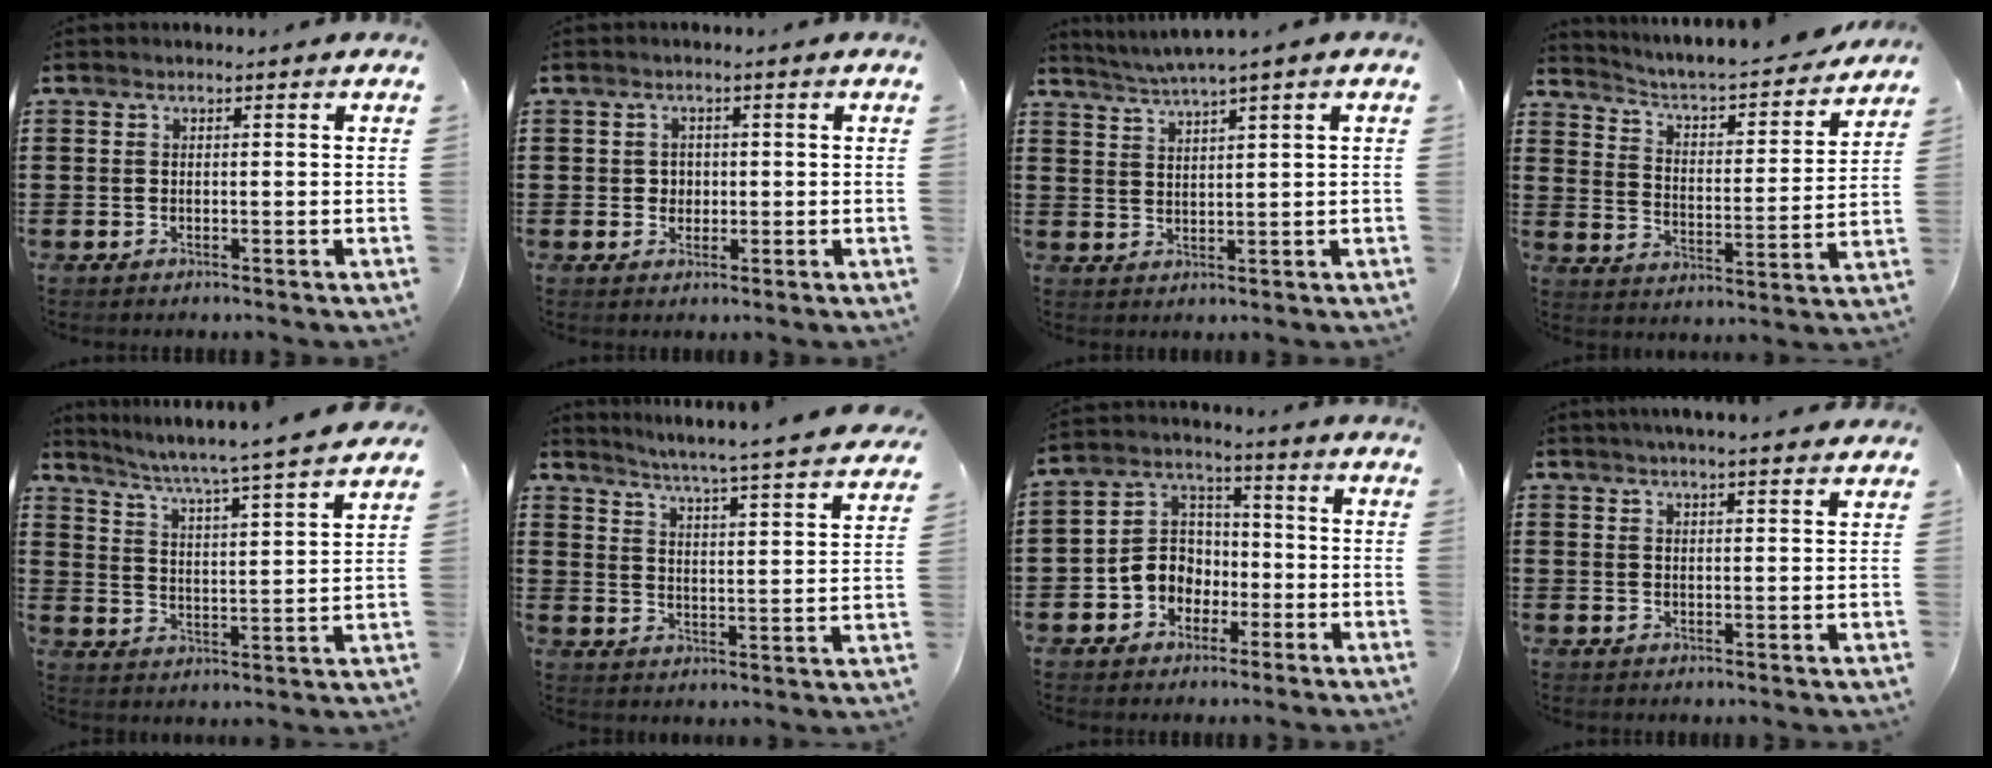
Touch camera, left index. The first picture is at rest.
{"total": 1.7, "force": [0.2, 1.6, 0.5], "torque": [-0.017, 0.009, 0.002]}
{"total": 2.5, "force": [2.1, -0.7, 1.2], "torque": [-0.028, -0.009, 0.037]}
{"total": 3.8, "force": [3.6, 0.1, 1.2], "torque": [-0.046, -0.036, 0.050]}
{"total": 4.4, "force": [3.8, -1.0, 1.9], "torque": [-0.056, -0.042, 0.051]}
{"total": 4.8, "force": [4.3, -1.3, 1.7], "torque": [-0.053, -0.047, 0.062]}
{"total": 6.4, "force": [-2.2, 5.7, 1.9], "torque": [-0.064, 0.012, -0.048]}
{"total": 2.9, "force": [2.7, -0.4, 0.9], "torque": [-0.025, -0.004, 0.050]}